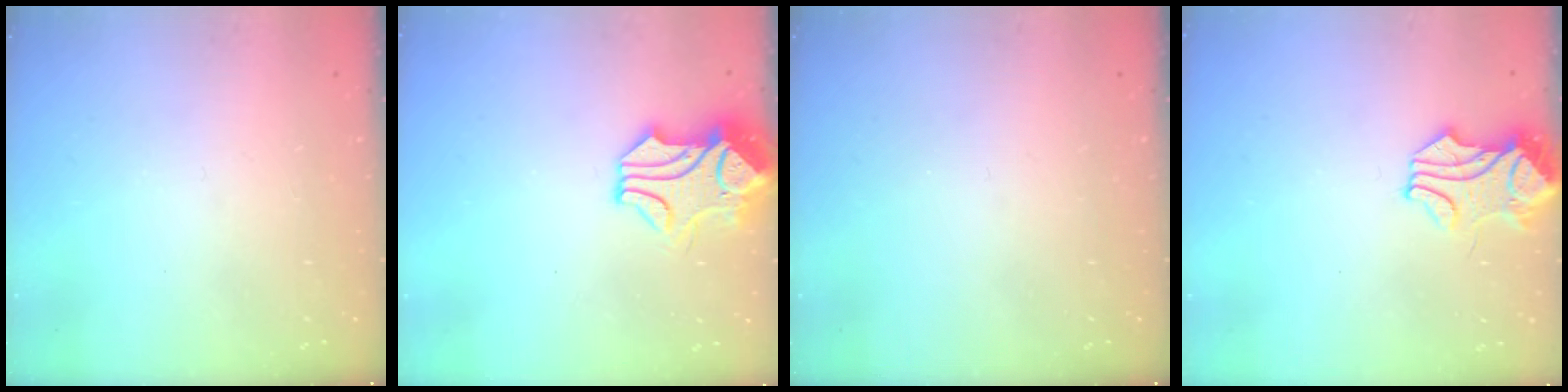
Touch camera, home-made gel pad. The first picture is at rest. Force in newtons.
{"total": 1.8, "press": 1.4, "slide": 1.1}
{"total": 0.0}
{"total": 1.7, "press": 1.5, "slide": 0.8}